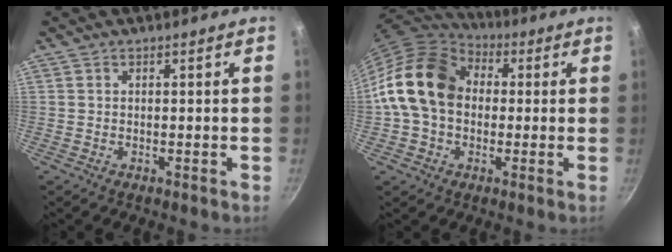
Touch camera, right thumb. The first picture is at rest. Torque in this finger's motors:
{"motor_torque": [2.15, 2.46, 0.86, -0.73, 0.22]}